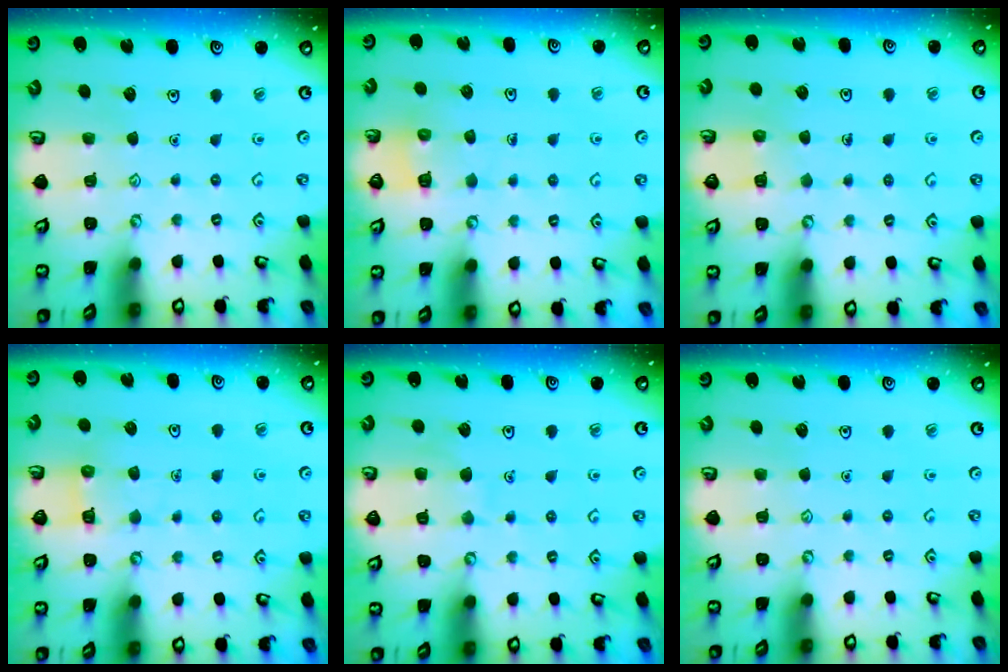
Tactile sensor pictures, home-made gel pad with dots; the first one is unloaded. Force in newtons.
{"total": 5.5, "press": 5.5, "slide": 0.4}
{"total": 3.8, "press": 3.8, "slide": 0.4}
{"total": 5.5, "press": 5.5, "slide": 0.6}
{"total": 6.1, "press": 6.1, "slide": 0.3}
{"total": 0.0}